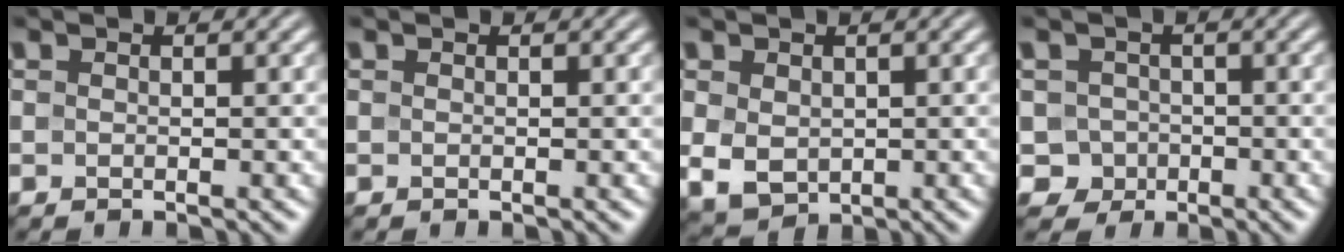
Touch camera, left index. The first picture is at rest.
{"total": 0.0}
{"total": 3.3, "force": [0.1, 2.5, 2.1], "torque": [-0.045, -0.008, 0.008]}
{"total": 2.4, "force": [-0.7, 2.3, 0.4], "torque": [0.005, 0.000, -0.012]}